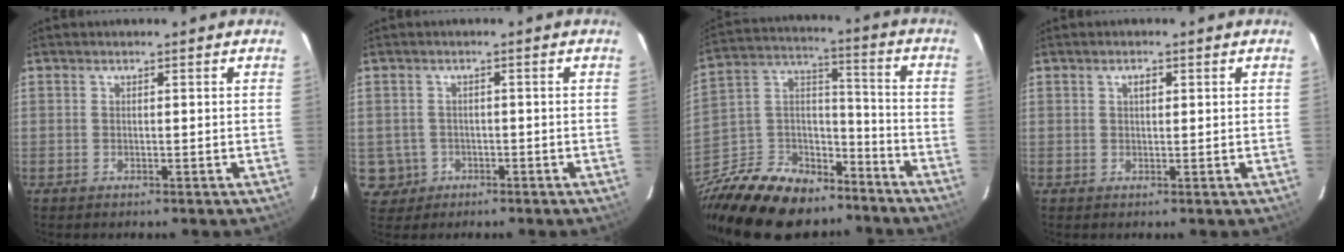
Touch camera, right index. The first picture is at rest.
{"total": 4.5, "force": [-1.2, 4.3, 0.4], "torque": [-0.016, 0.012, -0.011]}
{"total": 23.2, "force": [-17.0, 12.4, 9.8], "torque": [-0.232, 0.052, -0.267]}
{"total": 1.5, "force": [0.6, 0.8, 1.1], "torque": [-0.018, 0.006, 0.009]}